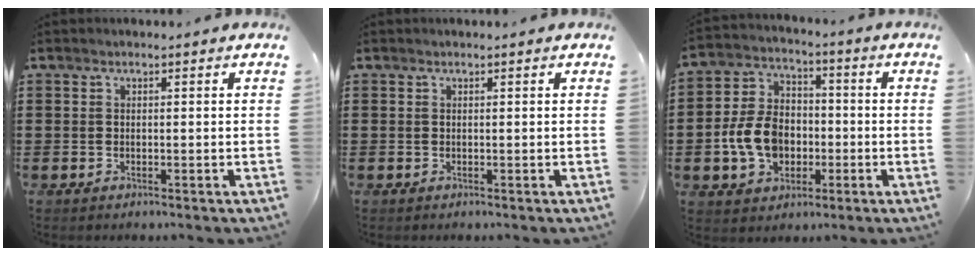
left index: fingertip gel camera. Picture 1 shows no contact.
{"total": 0.0}
{"total": 9.3, "force": [-2.2, 7.1, 5.5], "torque": [-0.145, 0.015, -0.045]}